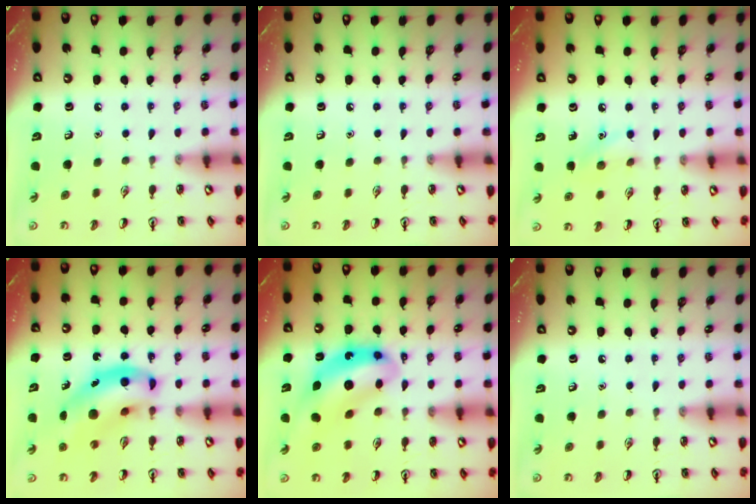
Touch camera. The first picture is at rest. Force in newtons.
{"total": 0.0}
{"total": 7.5, "press": 7.3, "slide": 1.8}
{"total": 11.9, "press": 11.4, "slide": 3.3}
{"total": 11.5, "press": 10.8, "slide": 3.7}
{"total": 0.0}